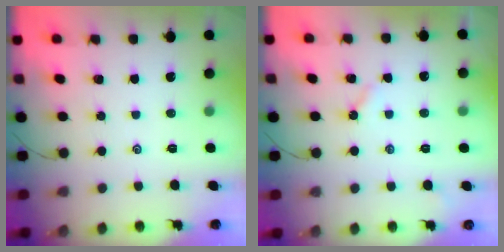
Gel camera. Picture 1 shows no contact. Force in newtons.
{"total": 2.6, "press": 2.5, "slide": 0.3}